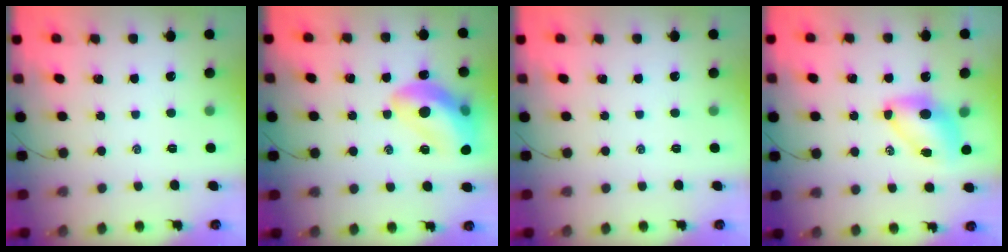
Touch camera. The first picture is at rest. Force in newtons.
{"total": 16.7, "press": 16.4, "slide": 2.9}
{"total": 0.0}
{"total": 7.2, "press": 7.1, "slide": 0.9}